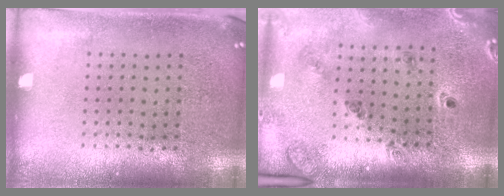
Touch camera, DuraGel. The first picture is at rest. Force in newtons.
{"total": 1.4, "press": 1.4, "slide": 0.3}